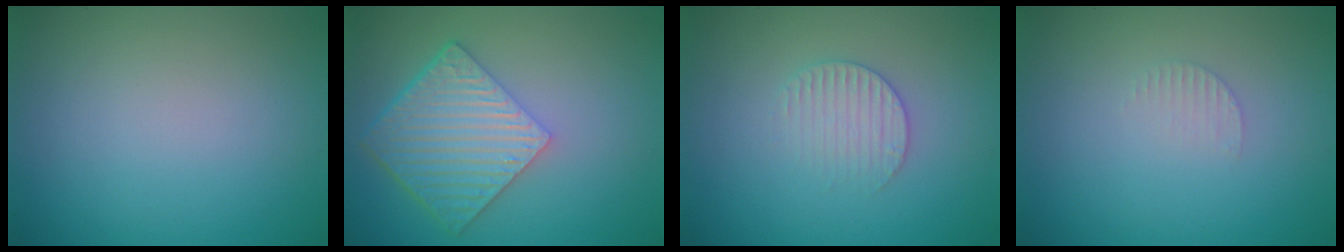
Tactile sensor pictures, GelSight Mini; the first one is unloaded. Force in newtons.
{"total": 6.9, "press": 4.8, "slide": 4.9}
{"total": 2.2, "press": 2.1, "slide": 0.5}
{"total": 0.8, "press": 0.8, "slide": 0.2}